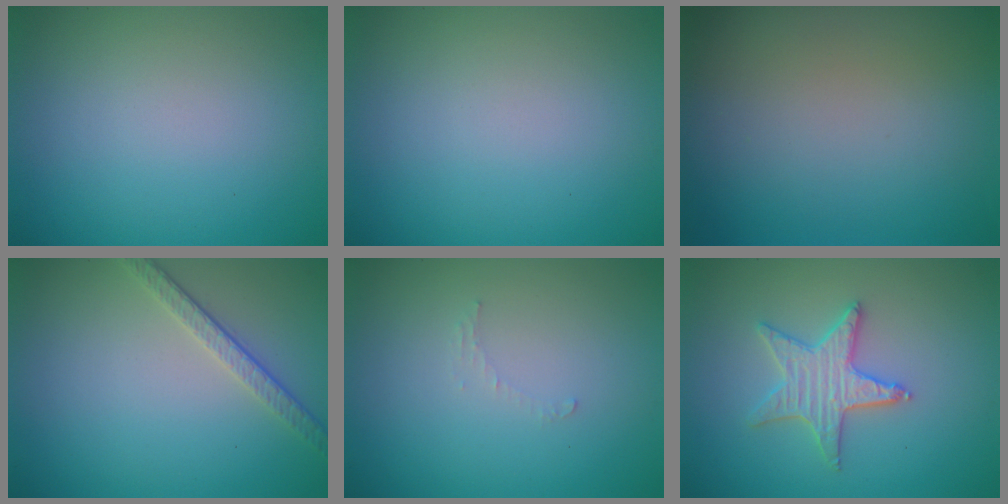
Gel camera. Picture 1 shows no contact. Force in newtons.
{"total": 0.0}
{"total": 0.0}
{"total": 2.5, "press": 2.1, "slide": 1.4}
{"total": 0.7, "press": 0.7, "slide": 0.1}
{"total": 3.2, "press": 3.1, "slide": 0.7}